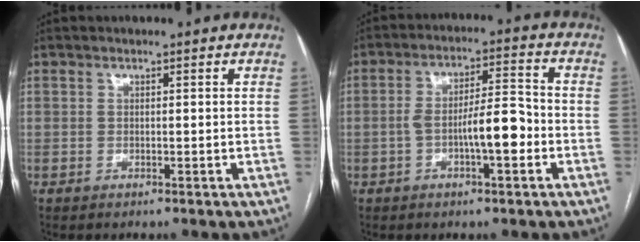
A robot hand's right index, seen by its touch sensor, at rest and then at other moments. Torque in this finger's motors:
{"motor_torque": [1.15, -0.39, 0.61, 0.13]}